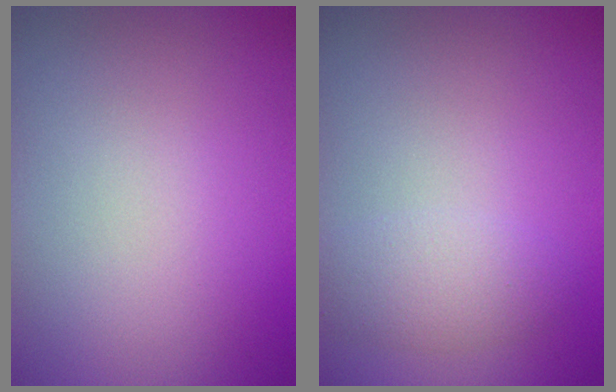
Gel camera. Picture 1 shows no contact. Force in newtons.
{"total": 2.3, "press": 2.3, "slide": 0.0}